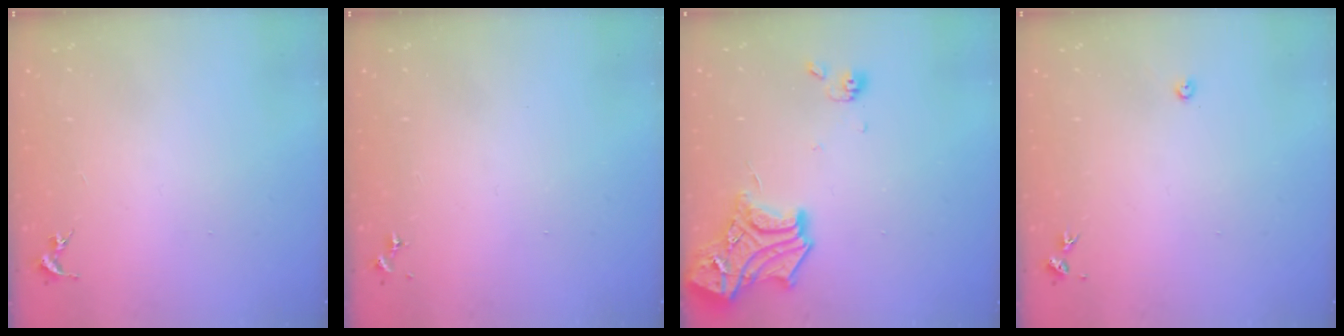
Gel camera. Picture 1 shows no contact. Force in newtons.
{"total": 0.0}
{"total": 16.2, "press": 16.2, "slide": 1.5}
{"total": 2.2, "press": 2.2, "slide": 0.3}